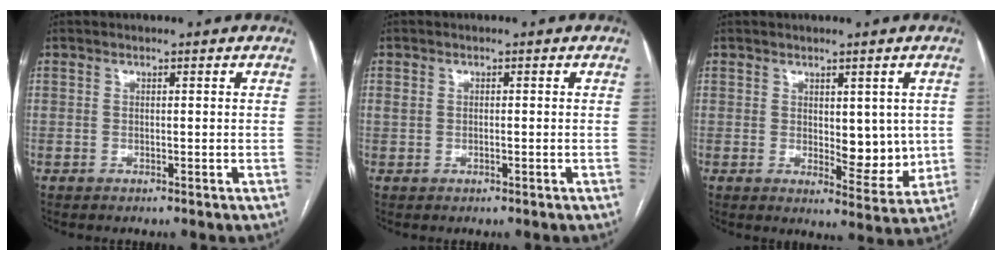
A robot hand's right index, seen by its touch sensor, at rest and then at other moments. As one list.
[{"total": 1.2, "force": [-0.1, 0.7, 0.9], "torque": [-0.030, 0.007, 0.003]}, {"total": 6.7, "force": [0.5, 3.3, 5.9], "torque": [-0.069, -0.014, 0.016]}]